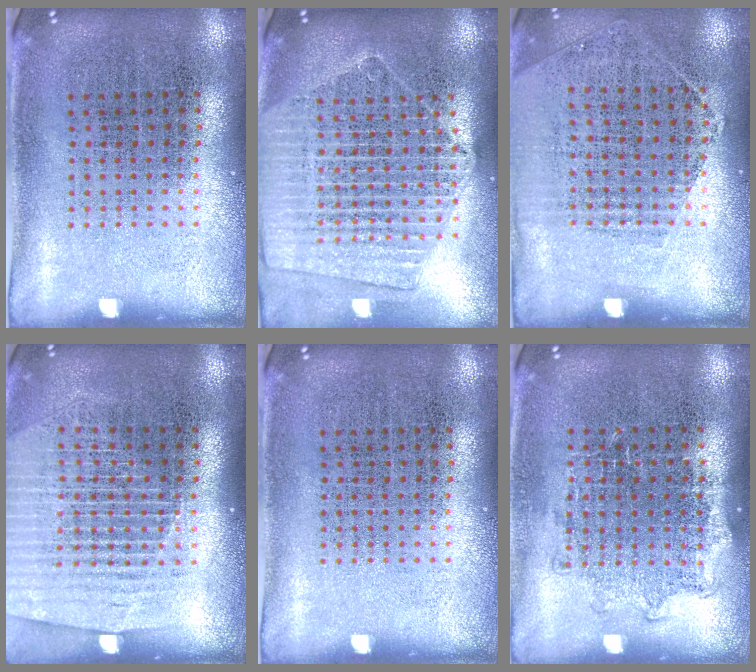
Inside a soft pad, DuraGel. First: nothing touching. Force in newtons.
{"total": 2.2, "press": 2.0, "slide": 0.9}
{"total": 1.2, "press": 1.0, "slide": 0.6}
{"total": 1.5, "press": 1.4, "slide": 0.6}
{"total": 0.0}
{"total": 1.1, "press": 0.9, "slide": 0.5}